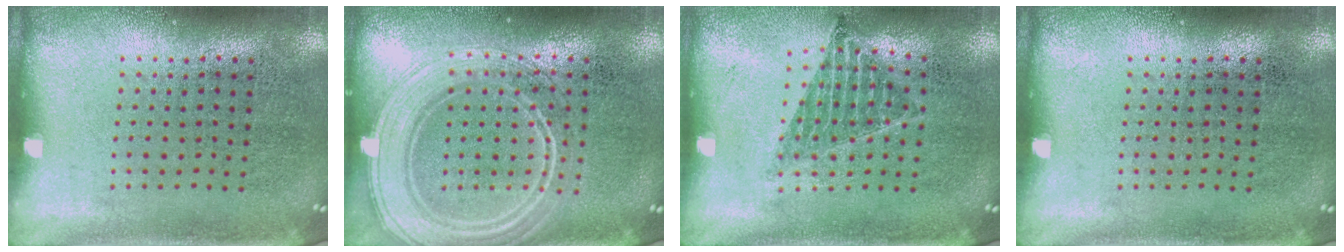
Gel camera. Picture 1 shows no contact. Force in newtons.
{"total": 3.8, "press": 3.8, "slide": 0.6}
{"total": 1.0, "press": 0.9, "slide": 0.3}
{"total": 0.0}